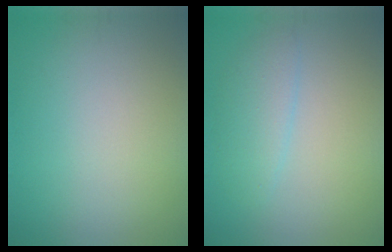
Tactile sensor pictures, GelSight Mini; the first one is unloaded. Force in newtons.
{"total": 2.3, "press": 2.3, "slide": 0.0}